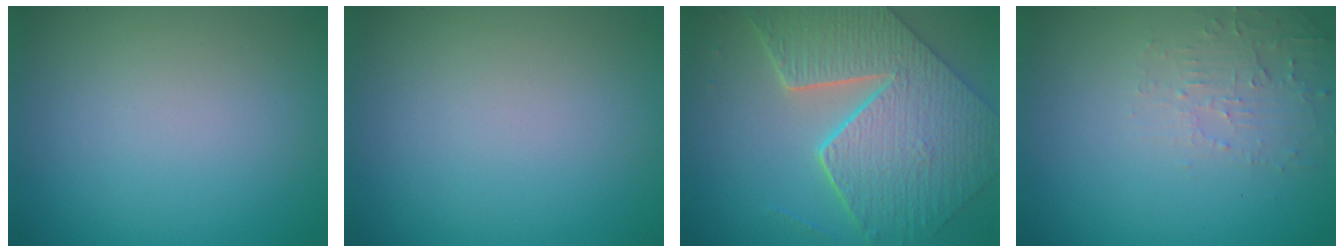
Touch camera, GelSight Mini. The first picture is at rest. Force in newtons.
{"total": 0.0}
{"total": 9.7, "press": 6.8, "slide": 7.0}
{"total": 2.4, "press": 2.3, "slide": 0.6}